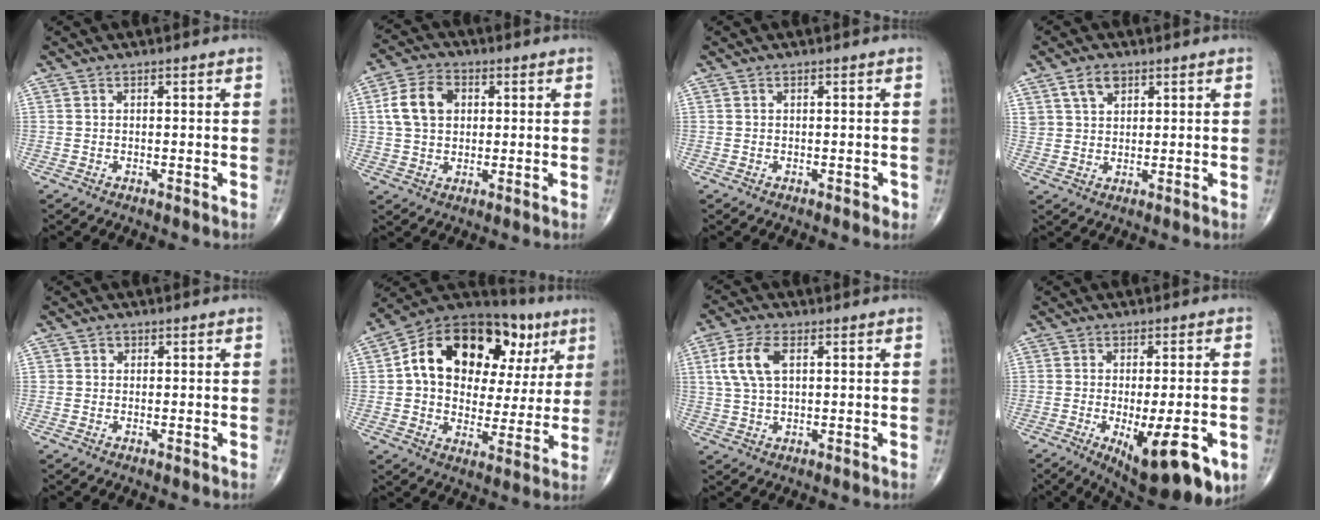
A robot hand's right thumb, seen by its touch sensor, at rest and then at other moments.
{"total": 9.3, "force": [1.9, 6.8, 6.2], "torque": [-0.106, 0.010, 0.029]}
{"total": 0.9, "force": [-0.3, 0.6, 0.6], "torque": [-0.002, 0.001, -0.004]}
{"total": 4.6, "force": [2.5, 2.9, 2.5], "torque": [-0.034, -0.009, 0.049]}
{"total": 1.1, "force": [0.3, 1.0, 0.2], "torque": [0.006, 0.001, 0.002]}
{"total": 24.8, "force": [7.5, 15.7, 17.6], "torque": [-0.225, 0.031, 0.116]}
{"total": 7.6, "force": [2.1, 3.9, 6.1], "torque": [-0.137, 0.007, 0.042]}
{"total": 16.7, "force": [-6.3, 6.0, 14.3], "torque": [-0.160, -0.010, -0.075]}